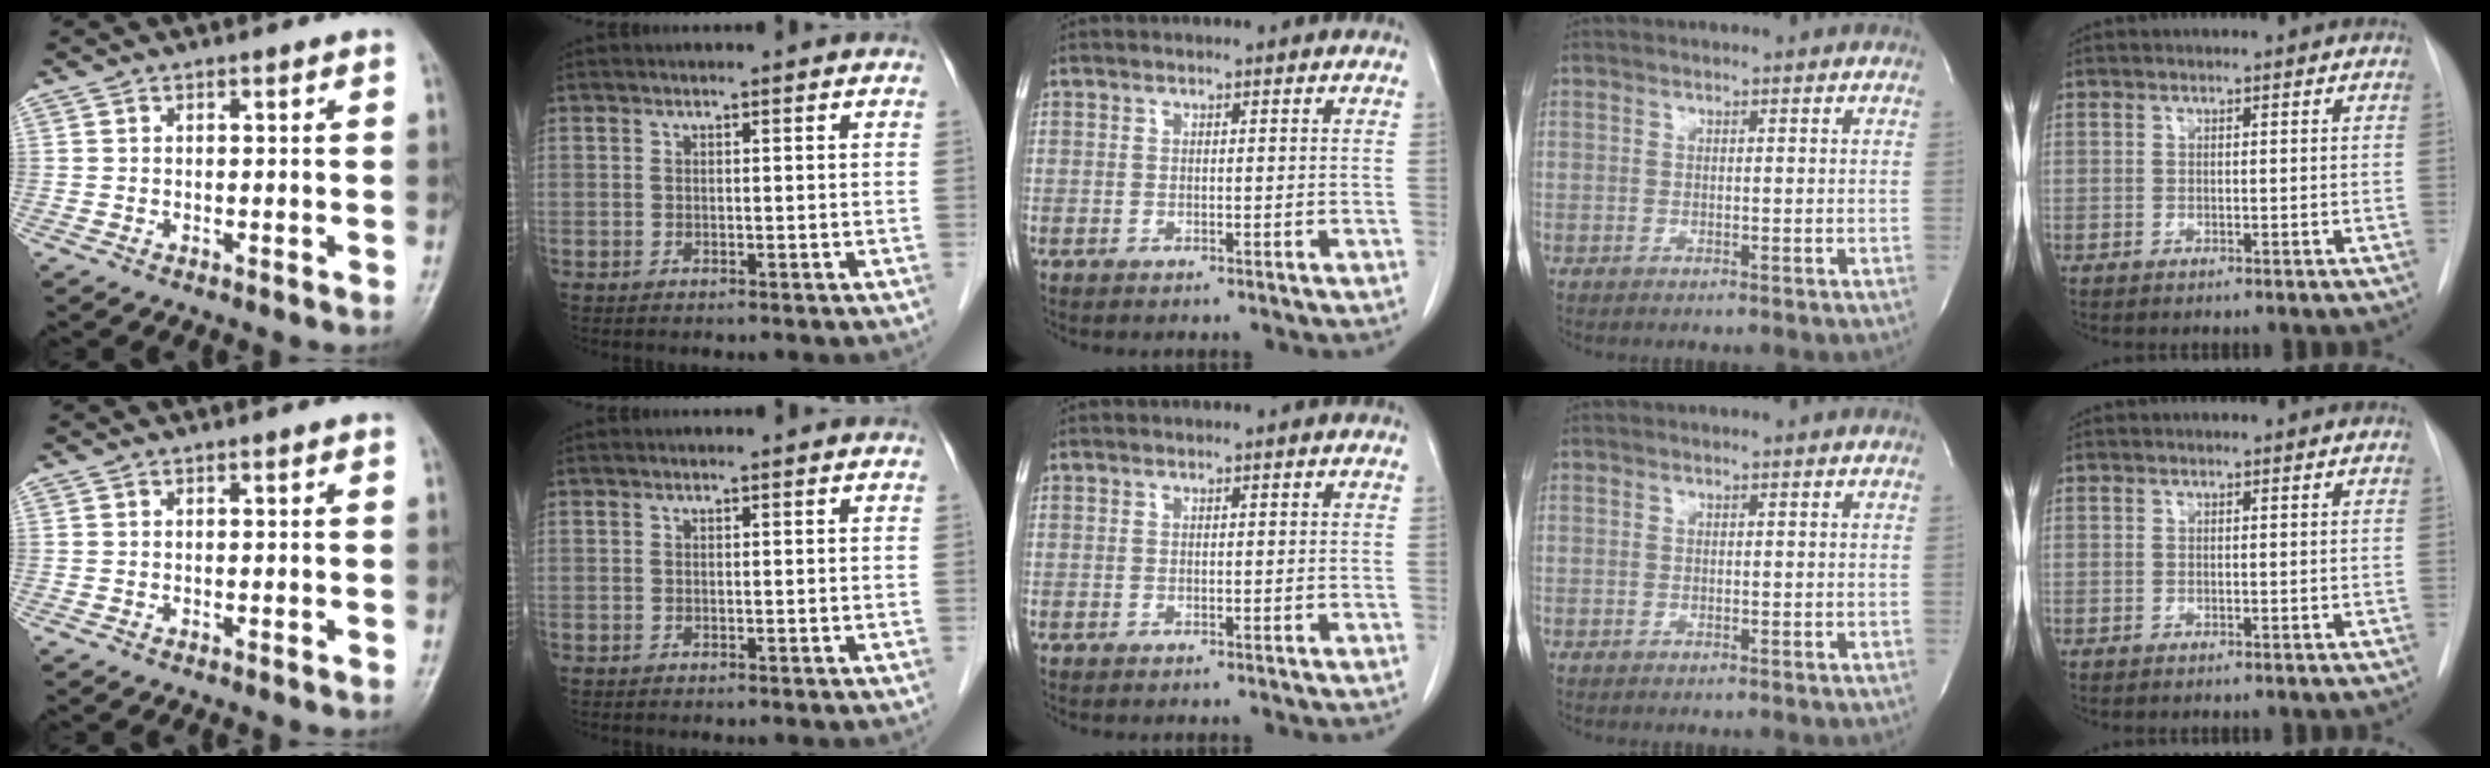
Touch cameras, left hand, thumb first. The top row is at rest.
{}